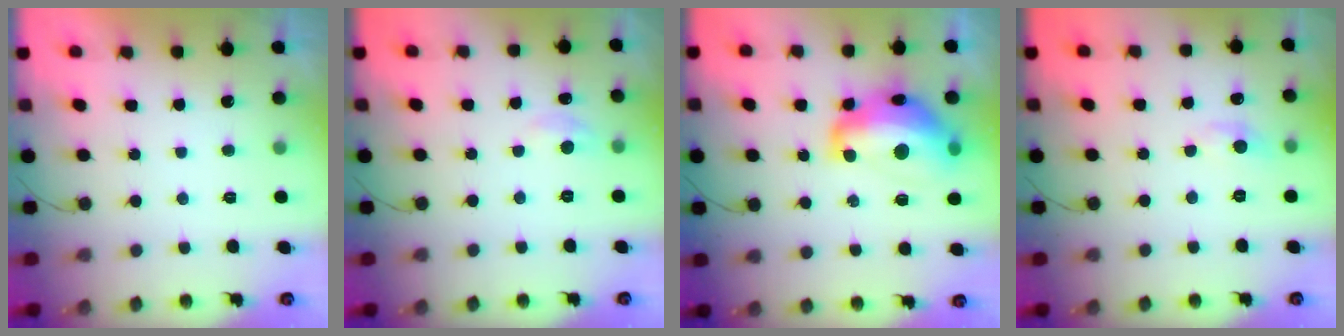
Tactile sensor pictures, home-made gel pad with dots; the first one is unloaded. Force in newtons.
{"total": 3.6, "press": 3.6, "slide": 0.5}
{"total": 17.5, "press": 17.5, "slide": 1.4}
{"total": 3.4, "press": 3.4, "slide": 0.4}